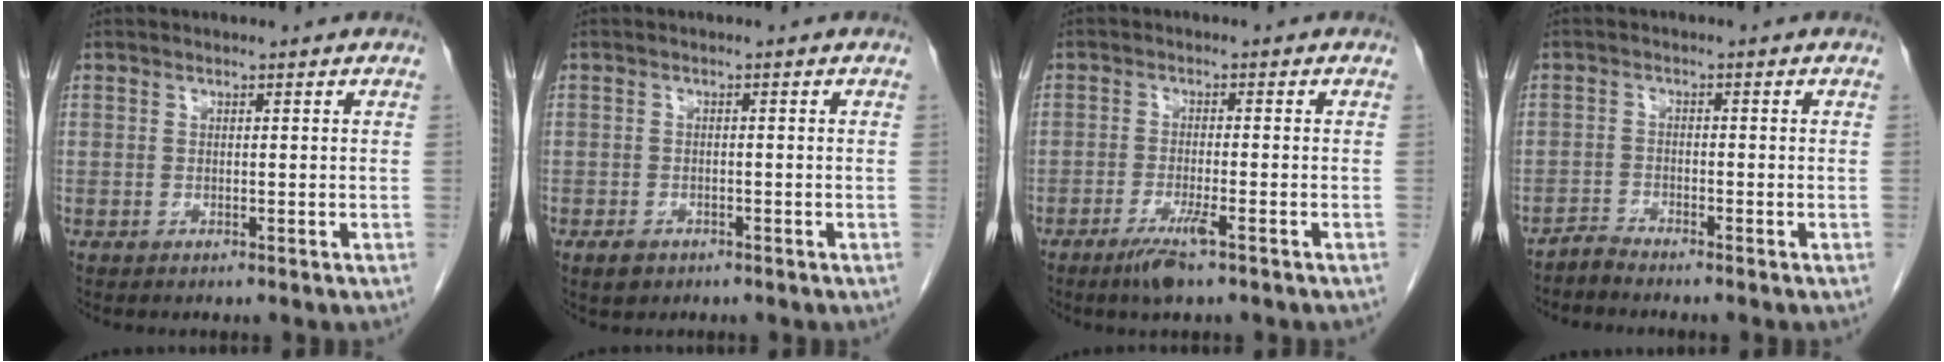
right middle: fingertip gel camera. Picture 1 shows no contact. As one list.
[{"total": 1.9, "force": [-1.1, 1.3, 0.9], "torque": [-0.018, 0.002, -0.010]}, {"total": 4.3, "force": [-2.8, 0.1, 3.3], "torque": [-0.066, -0.009, -0.051]}, {"total": 1.7, "force": [-1.6, -0.4, -0.3], "torque": [0.008, -0.007, -0.035]}]